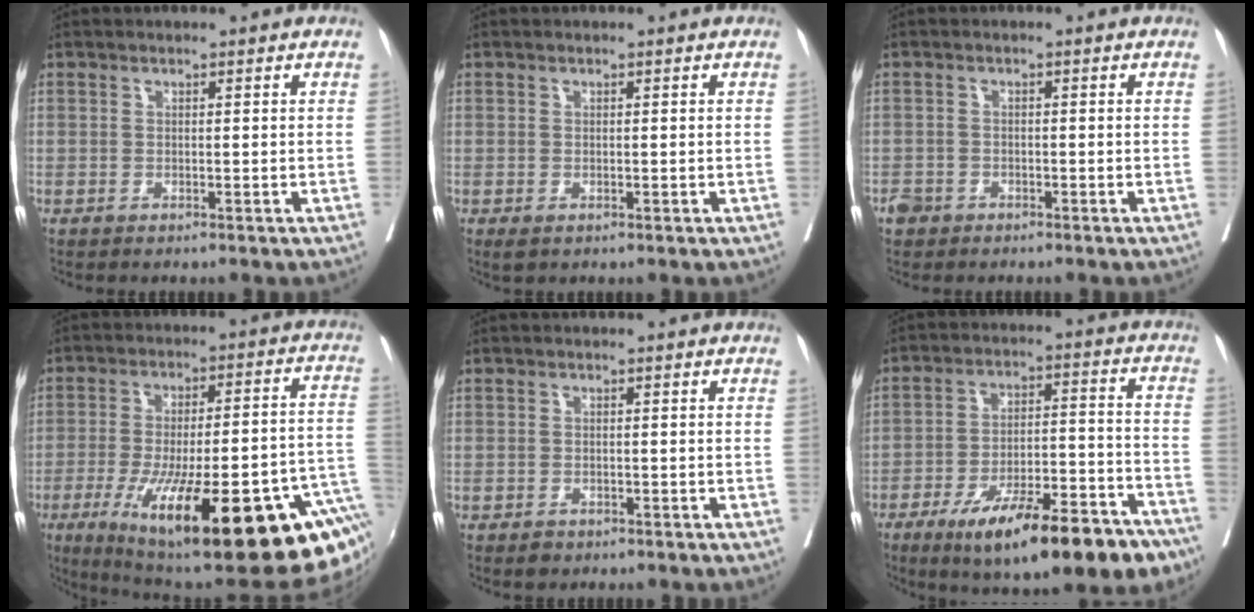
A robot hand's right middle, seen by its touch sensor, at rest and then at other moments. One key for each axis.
{"total": 0.9, "fx": -0.1, "fy": 0.7, "fz": 0.6, "tx": -0.009, "ty": -0.001, "tz": 0.005}
{"total": 1.9, "fx": -1.4, "fy": 1.2, "fz": 0.1, "tx": -0.008, "ty": 0.004, "tz": -0.026}
{"total": 33.5, "fx": -14.9, "fy": 6.8, "fz": 29.2, "tx": -0.330, "ty": -0.016, "tz": -0.219}
{"total": 1.3, "fx": -0.7, "fy": 1.0, "fz": 0.4, "tx": -0.004, "ty": 0.004, "tz": -0.004}
{"total": 20.3, "fx": -13.4, "fy": 4.9, "fz": 14.5, "tx": -0.165, "ty": 0.014, "tz": -0.205}